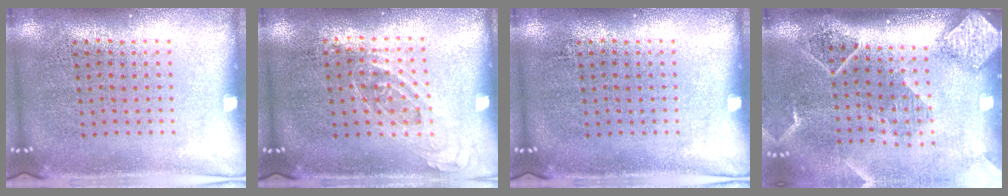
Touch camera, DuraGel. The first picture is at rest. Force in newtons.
{"total": 0.8, "press": 0.6, "slide": 0.5}
{"total": 0.0}
{"total": 2.7, "press": 2.1, "slide": 1.7}